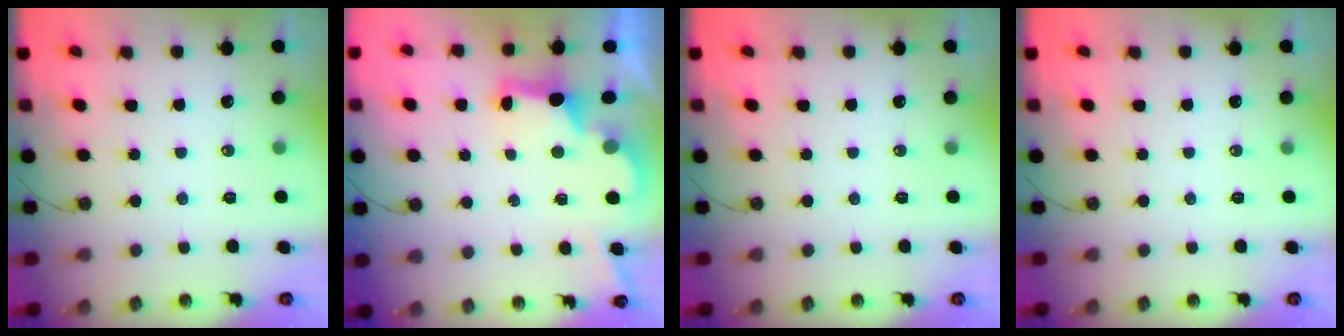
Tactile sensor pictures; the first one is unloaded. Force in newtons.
{"total": 2.9, "press": 2.8, "slide": 0.9}
{"total": 0.0}
{"total": 0.0}